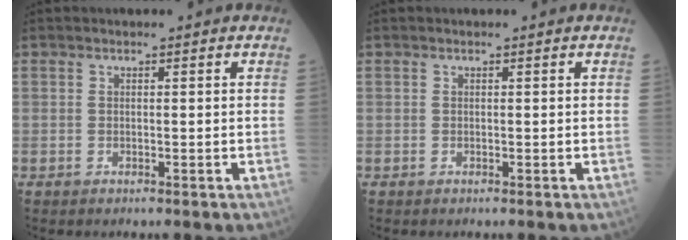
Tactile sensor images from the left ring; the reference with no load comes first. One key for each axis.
{"total": 0.0}